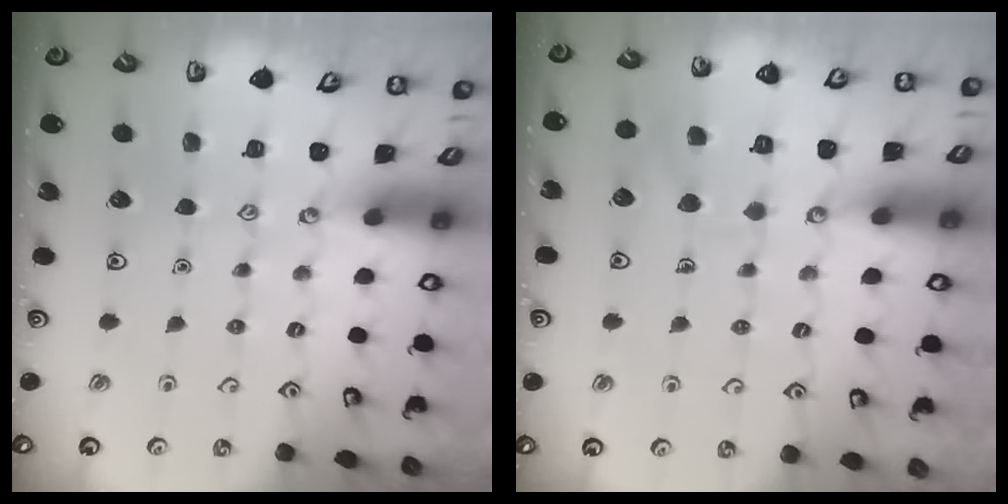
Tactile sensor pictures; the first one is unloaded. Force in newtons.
{"total": 7.8, "press": 7.8, "slide": 0.4}